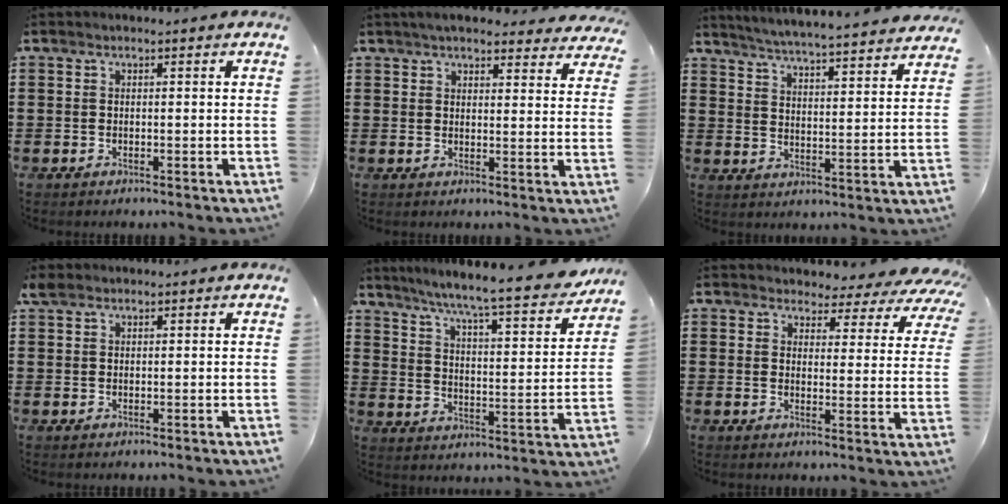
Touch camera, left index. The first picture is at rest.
{"total": 4.6, "force": [4.3, 0.8, 1.6], "torque": [-0.037, -0.013, 0.076]}
{"total": 5.0, "force": [4.8, -0.9, 1.0], "torque": [-0.041, -0.042, 0.078]}
{"total": 1.4, "force": [0.9, 0.8, 0.7], "torque": [-0.018, 0.005, 0.016]}
{"total": 8.0, "force": [6.9, -0.4, 3.9], "torque": [-0.089, -0.053, 0.107]}
{"total": 3.3, "force": [3.1, 1.0, 0.7], "torque": [-0.026, -0.021, 0.050]}